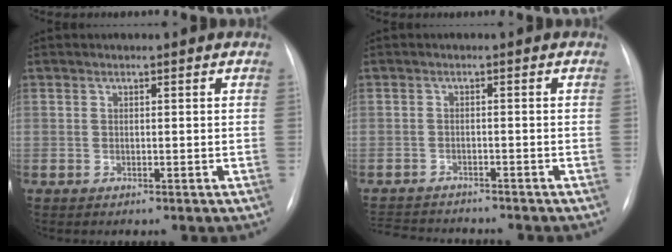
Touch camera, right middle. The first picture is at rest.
{"total": 8.7, "force": [-8.2, 1.6, 2.5], "torque": [-0.043, -0.001, -0.118]}